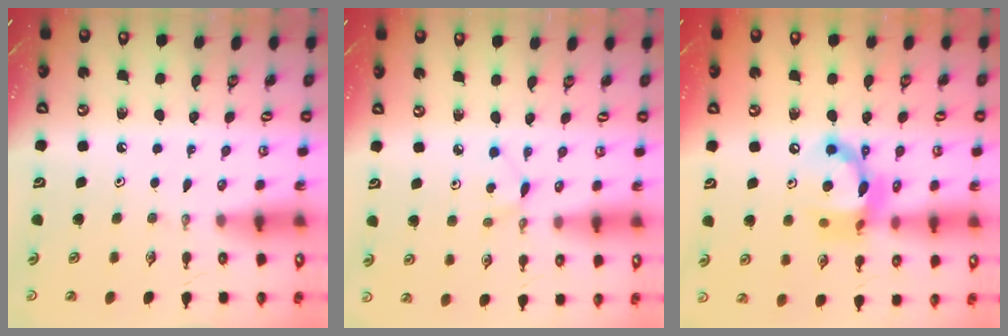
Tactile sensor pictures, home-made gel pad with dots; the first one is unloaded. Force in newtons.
{"total": 3.6, "press": 3.6, "slide": 0.5}
{"total": 14.3, "press": 14.3, "slide": 0.8}